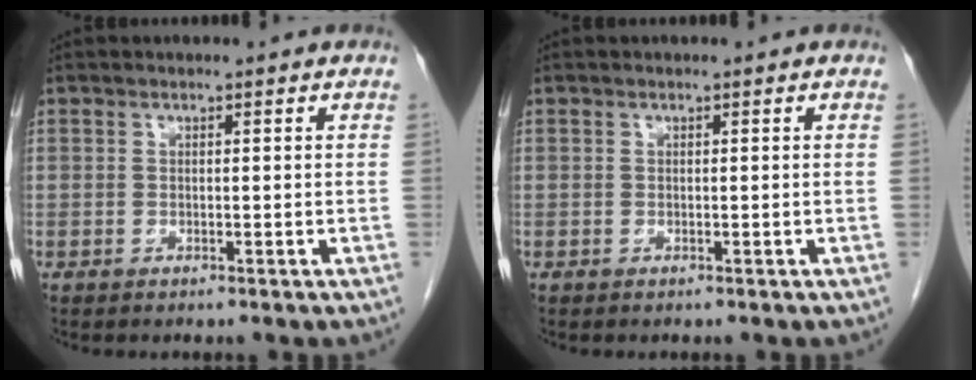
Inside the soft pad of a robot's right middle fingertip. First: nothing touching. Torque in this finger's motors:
{"motor_torque": [0.10, 0.09, -0.02, 0.00]}